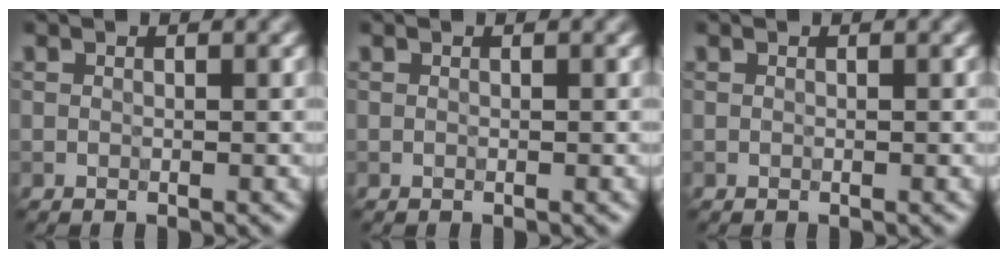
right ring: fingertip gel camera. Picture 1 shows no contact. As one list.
[{"total": 0.0}, {"total": 0.0}]